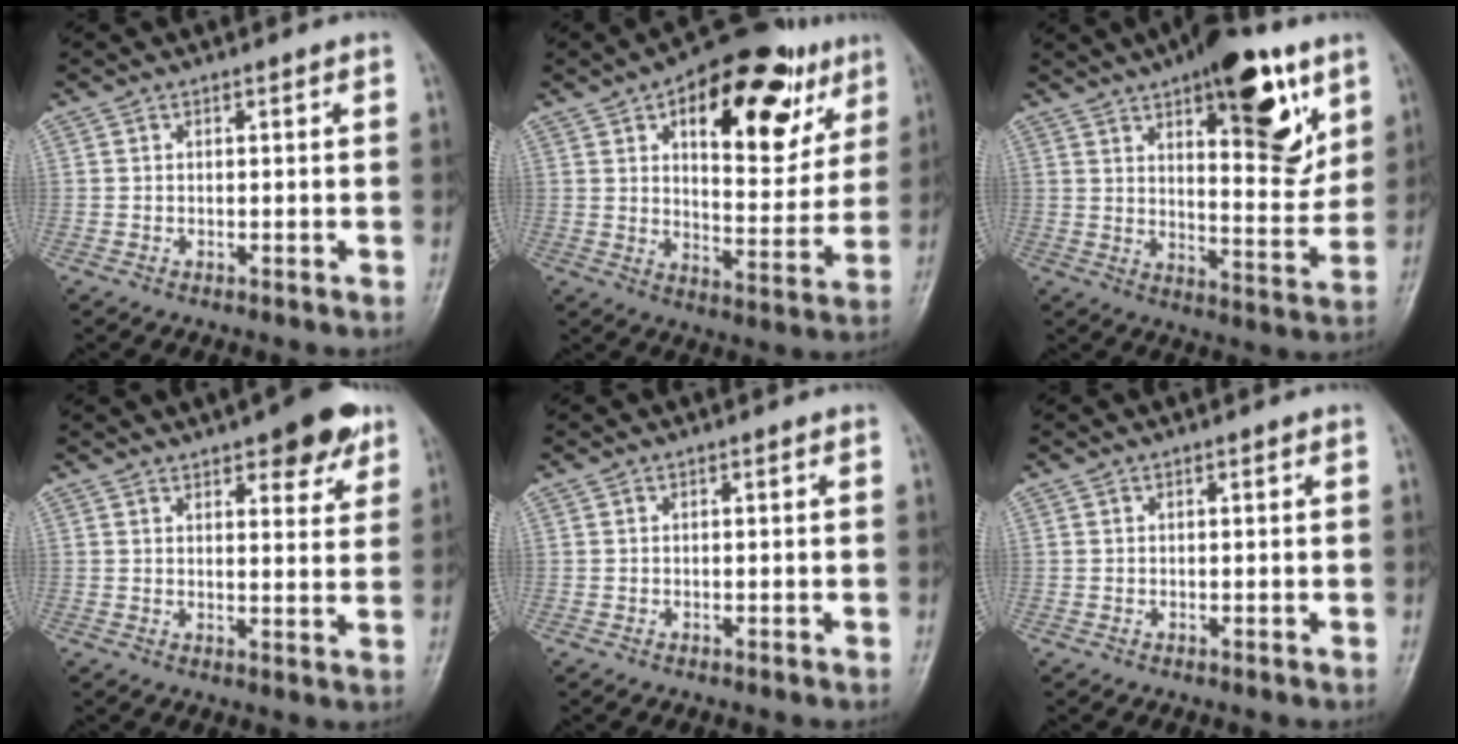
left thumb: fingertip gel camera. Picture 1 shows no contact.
{"total": 22.6, "force": [10.6, 10.9, 16.8], "torque": [-0.182, -0.022, 0.153]}
{"total": 19.1, "force": [9.7, 7.1, 14.9], "torque": [-0.166, -0.046, 0.143]}
{"total": 9.0, "force": [5.7, 3.3, 6.1], "torque": [-0.051, -0.025, 0.072]}
{"total": 0.0}
{"total": 0.0}